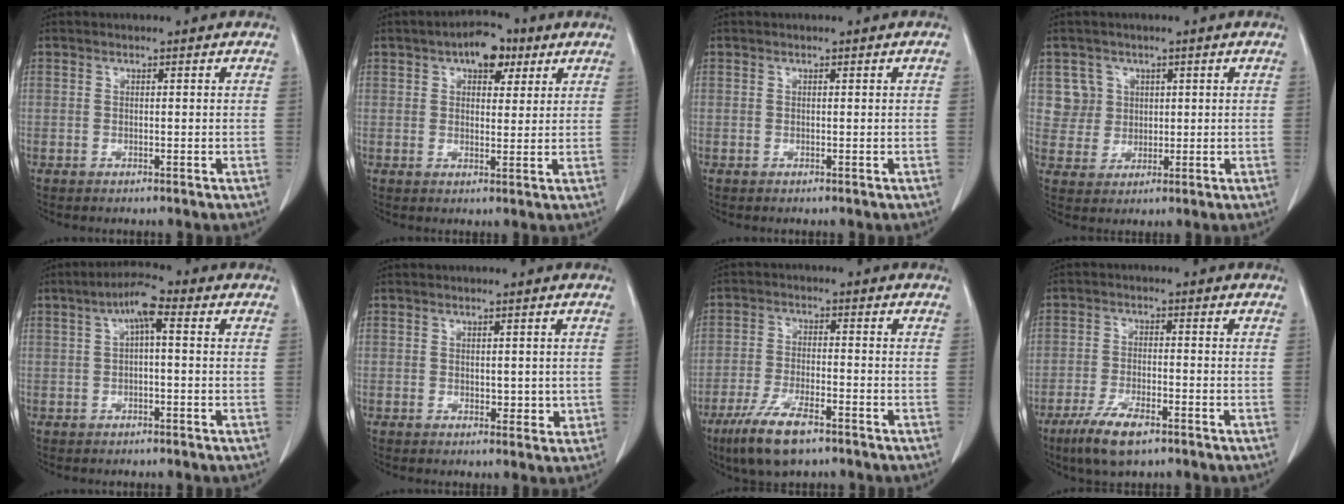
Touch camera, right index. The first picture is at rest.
{"total": 6.3, "force": [3.3, 3.0, 4.4], "torque": [-0.067, 0.018, 0.046]}
{"total": 0.0}
{"total": 4.7, "force": [1.8, 4.4, -0.4], "torque": [0.017, 0.009, 0.037]}
{"total": 4.8, "force": [1.2, 1.0, 4.5], "torque": [-0.082, 0.020, 0.018]}
{"total": 2.3, "force": [0.3, 1.5, 1.7], "torque": [-0.017, -0.006, 0.009]}
{"total": 8.6, "force": [-5.6, 2.1, 6.1], "torque": [-0.123, -0.016, -0.099]}
{"total": 6.7, "force": [-4.3, 1.8, 4.8], "torque": [-0.099, -0.012, -0.075]}